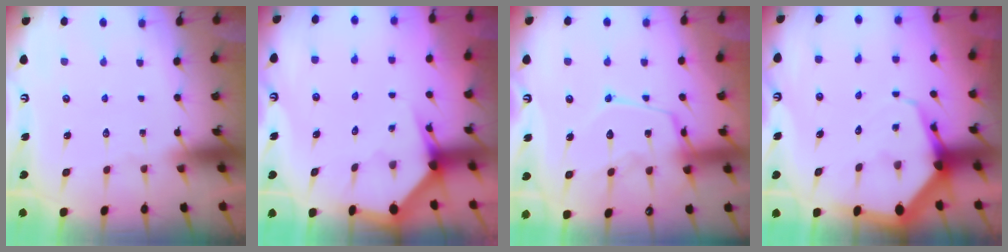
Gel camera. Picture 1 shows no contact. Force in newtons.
{"total": 2.8, "press": 2.8, "slide": 0.0}
{"total": 13.8, "press": 13.8, "slide": 1.3}
{"total": 6.7, "press": 6.7, "slide": 0.8}